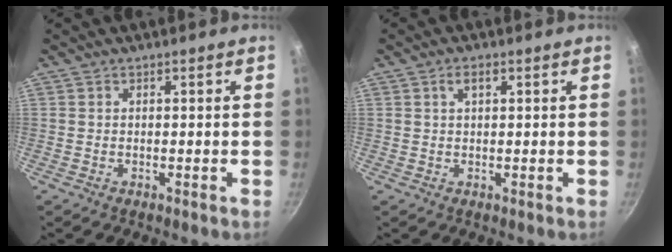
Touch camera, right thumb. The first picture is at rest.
{"total": 2.1, "force": [0.8, 1.0, 1.6], "torque": [-0.025, 0.003, 0.017]}